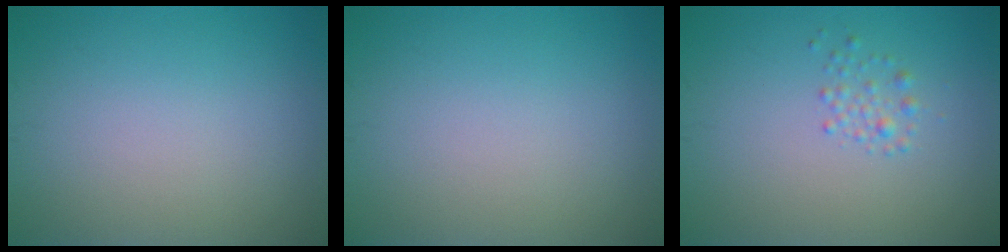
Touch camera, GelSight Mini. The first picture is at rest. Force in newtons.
{"total": 0.0}
{"total": 1.2, "press": 1.2, "slide": 0.0}